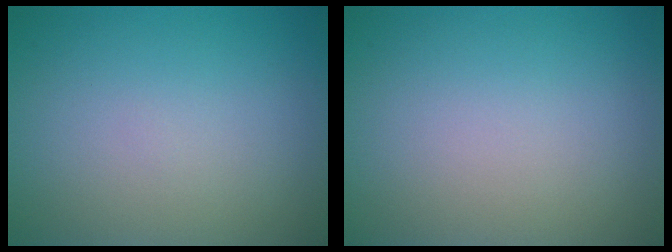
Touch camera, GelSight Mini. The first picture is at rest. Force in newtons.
{"total": 0.0}